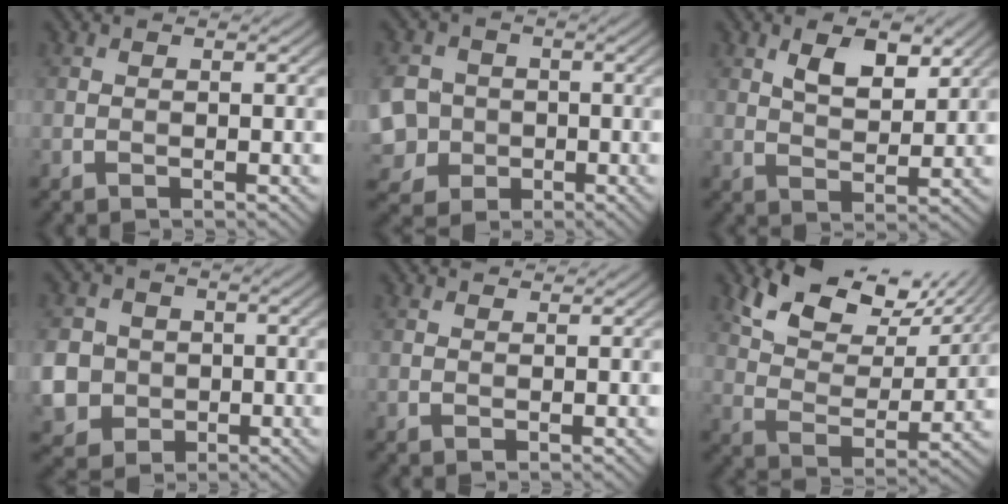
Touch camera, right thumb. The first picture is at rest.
{"total": 8.8, "force": [-1.5, 8.1, 3.1], "torque": [-0.109, -0.014, -0.054]}
{"total": 5.2, "force": [2.8, 2.4, 3.7], "torque": [-0.070, -0.005, 0.052]}
{"total": 9.7, "force": [-1.1, 9.2, 2.9], "torque": [-0.129, -0.019, -0.041]}
{"total": 0.9, "force": [0.9, -0.1, 0.2], "torque": [-0.012, -0.001, 0.017]}
{"total": 12.5, "force": [8.8, 5.2, 7.2], "torque": [-0.147, -0.001, 0.146]}